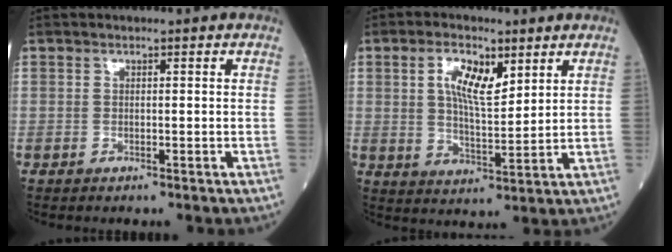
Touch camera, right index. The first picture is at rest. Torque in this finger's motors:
{"motor_torque": [0.71, 0.28, 0.47, 0.13]}